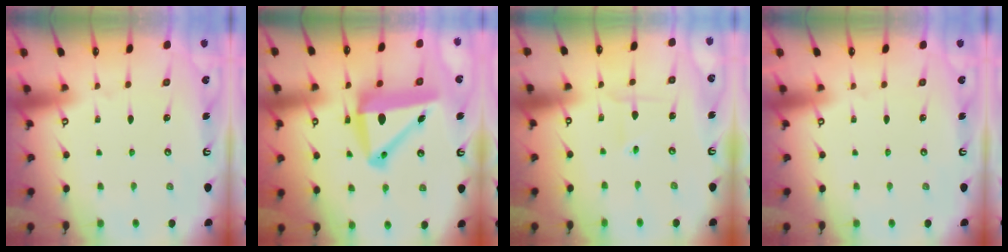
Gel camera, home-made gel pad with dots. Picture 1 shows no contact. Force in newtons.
{"total": 14.0, "press": 13.7, "slide": 2.8}
{"total": 1.7, "press": 1.7, "slide": 0.2}
{"total": 0.0}